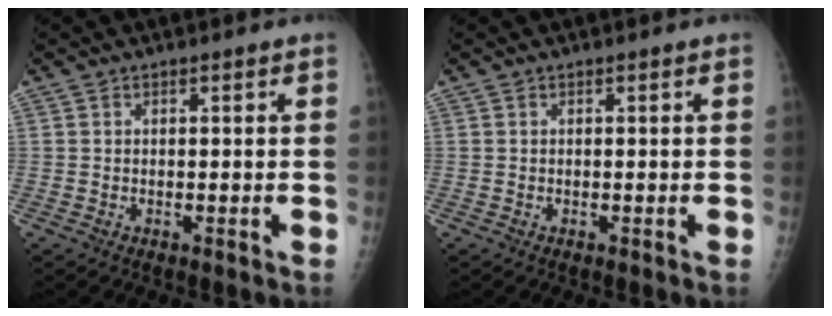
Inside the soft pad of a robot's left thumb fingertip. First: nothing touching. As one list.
[{"total": 0.0}]